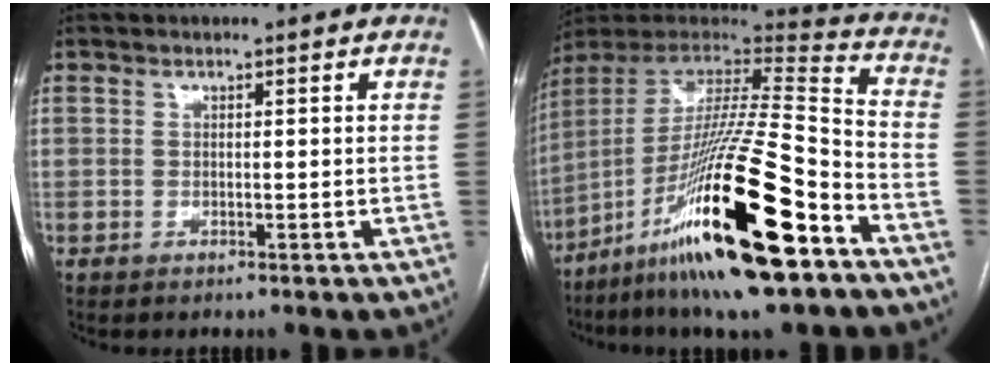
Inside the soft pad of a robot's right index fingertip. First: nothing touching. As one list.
[{"total": 28.6, "force": [-14.3, 3.3, 24.5], "torque": [-0.446, -0.046, -0.252]}]